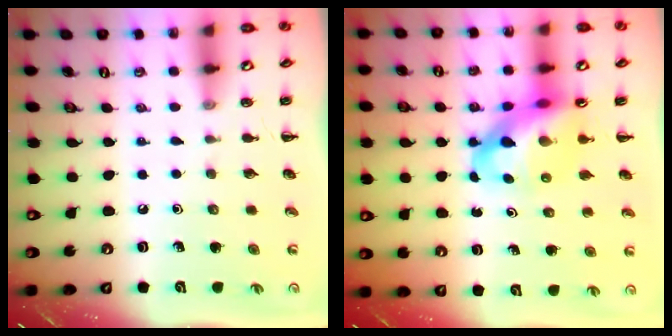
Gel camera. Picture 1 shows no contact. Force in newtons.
{"total": 12.5, "press": 12.1, "slide": 3.4}